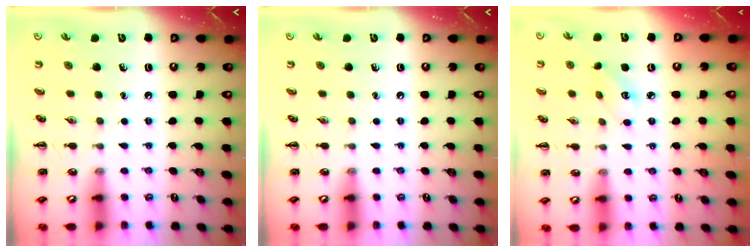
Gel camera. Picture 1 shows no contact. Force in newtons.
{"total": 0.0}
{"total": 3.2, "press": 3.1, "slide": 0.8}